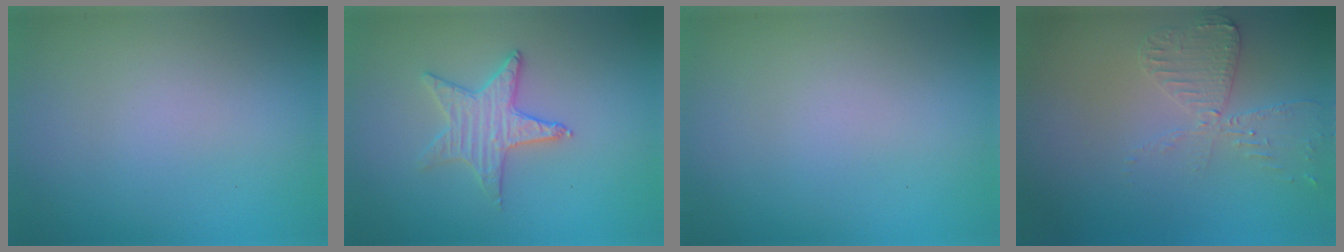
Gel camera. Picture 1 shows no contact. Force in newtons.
{"total": 2.8, "press": 2.8, "slide": 0.4}
{"total": 0.0}
{"total": 2.9, "press": 2.8, "slide": 0.6}